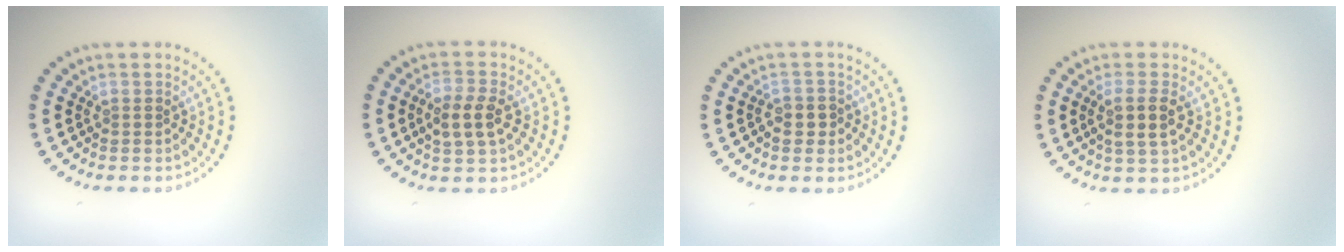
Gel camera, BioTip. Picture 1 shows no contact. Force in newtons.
{"total": 3.2, "press": 3.2, "slide": 0.6}
{"total": 1.4, "press": 1.3, "slide": 0.5}
{"total": 2.6, "press": 2.3, "slide": 1.1}